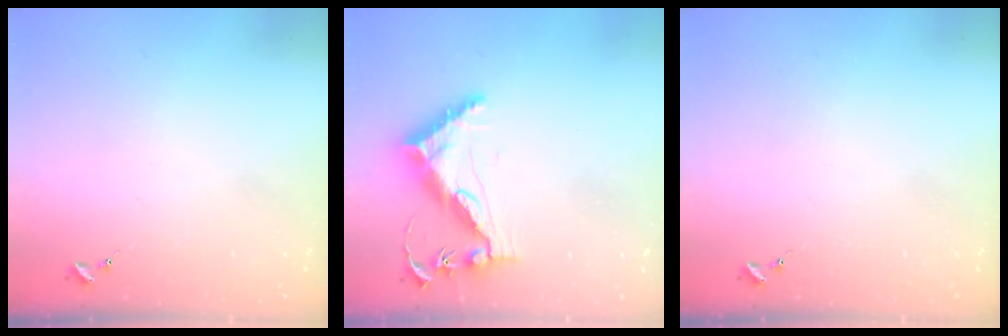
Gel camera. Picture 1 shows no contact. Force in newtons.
{"total": 12.8, "press": 12.8, "slide": 0.8}
{"total": 0.0}